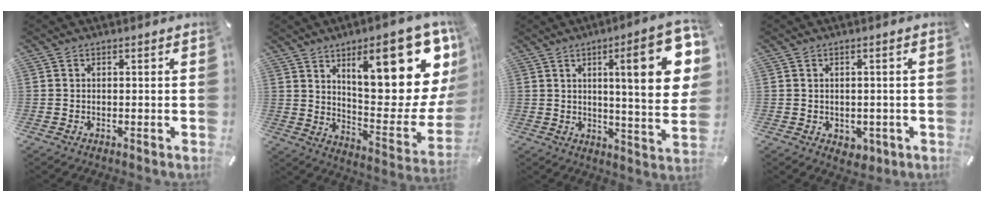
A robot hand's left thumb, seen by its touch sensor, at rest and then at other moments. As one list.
[{"total": 24.4, "force": [12.1, 9.1, 19.2], "torque": [-0.245, -0.091, 0.198]}, {"total": 20.3, "force": [6.7, 4.3, 18.7], "torque": [-0.268, -0.029, 0.084]}, {"total": 2.6, "force": [-0.7, 2.2, 1.1], "torque": [-0.011, 0.001, -0.013]}]